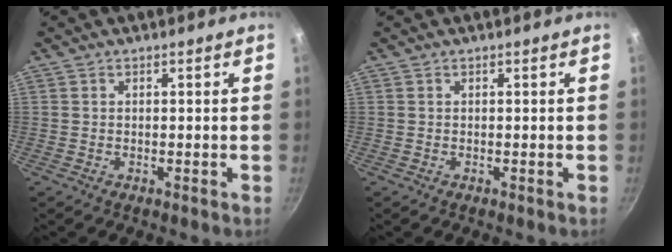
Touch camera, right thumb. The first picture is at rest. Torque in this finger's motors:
{"motor_torque": [-0.03, 0.03, 0.00, 0.00, 0.00]}